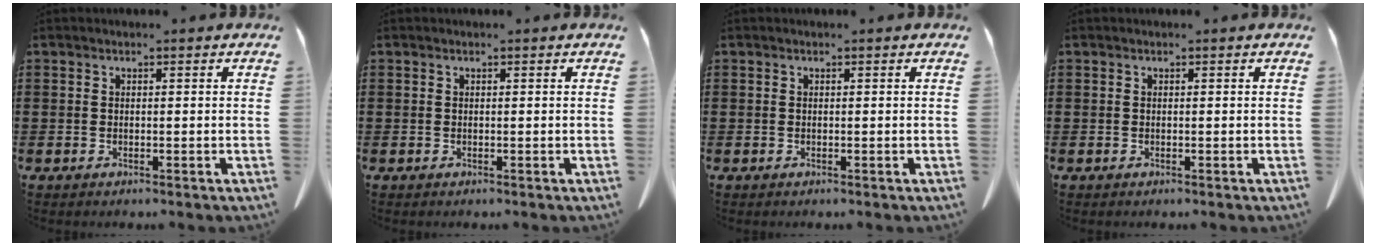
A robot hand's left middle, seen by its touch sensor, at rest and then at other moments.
{"total": 0.0}
{"total": 0.0}
{"total": 0.0}